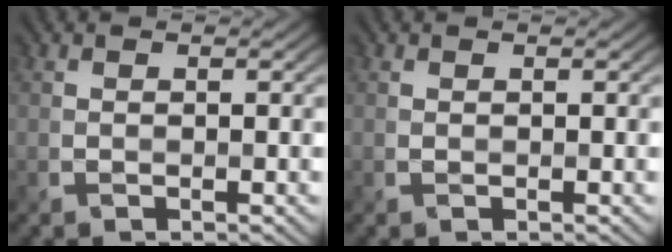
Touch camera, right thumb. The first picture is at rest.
{"total": 0.0}